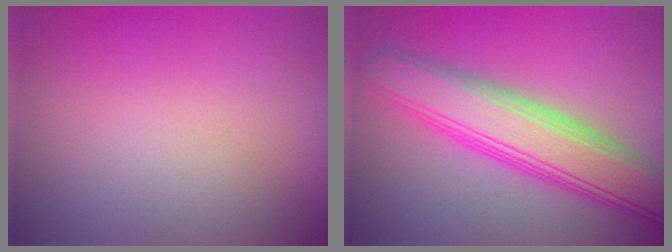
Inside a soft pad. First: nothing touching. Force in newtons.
{"total": 7.3, "press": 7.3, "slide": 0.1}